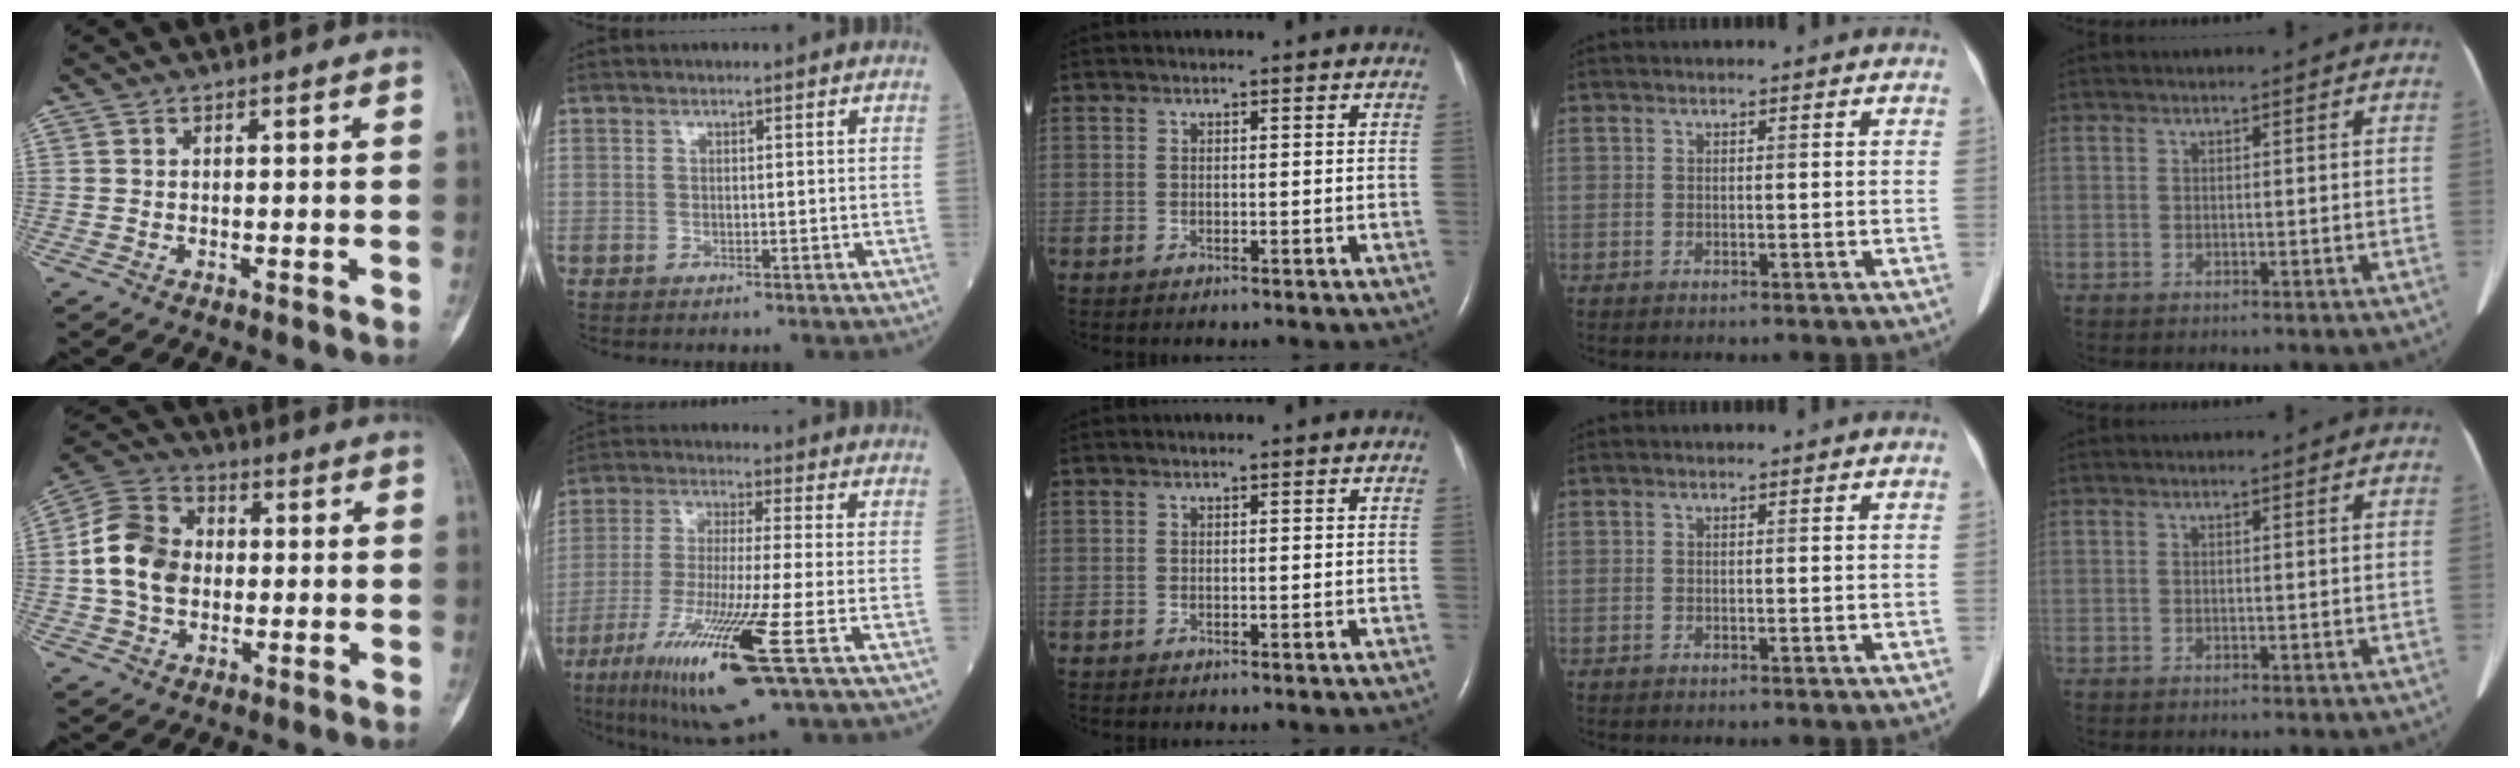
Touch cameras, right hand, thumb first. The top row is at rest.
{"thumb": {"total": 12.2, "force": [-0.3, 9.6, 7.6], "torque": [-0.123, 0.025, -0.014]}, "index": {"total": 16.2, "force": [-7.3, 0.1, 14.5], "torque": [-0.284, -0.045, -0.133]}}